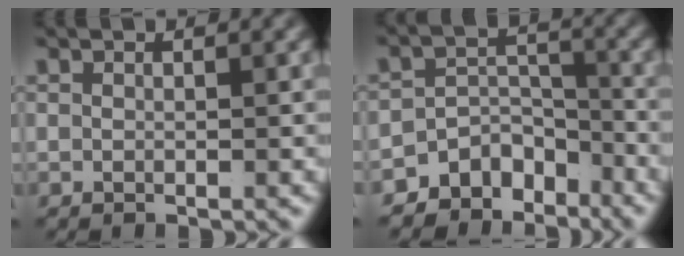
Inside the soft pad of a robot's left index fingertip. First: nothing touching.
{"total": 9.0, "force": [-6.0, 5.9, 3.2], "torque": [-0.043, -0.022, -0.103]}